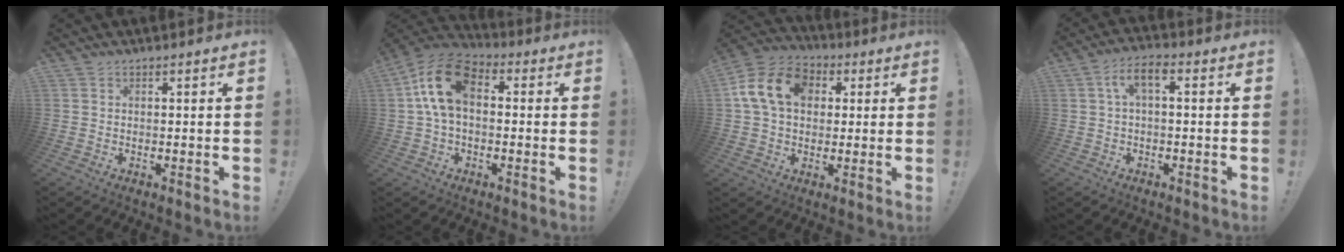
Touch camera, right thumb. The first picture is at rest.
{"total": 13.7, "force": [2.8, 8.8, 10.1], "torque": [-0.177, 0.011, 0.054]}
{"total": 15.9, "force": [4.0, 11.8, 9.9], "torque": [-0.179, 0.013, 0.079]}
{"total": 5.9, "force": [0.7, 2.2, 5.4], "torque": [-0.106, 0.003, 0.012]}